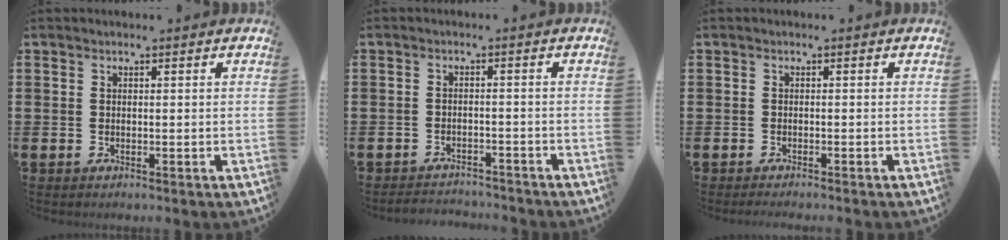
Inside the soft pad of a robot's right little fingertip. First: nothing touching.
{"total": 2.1, "force": [-2.1, 0.0, -0.3], "torque": [-0.003, 0.004, -0.047]}
{"total": 0.6, "force": [-0.6, -0.1, 0.2], "torque": [-0.003, -0.003, -0.012]}